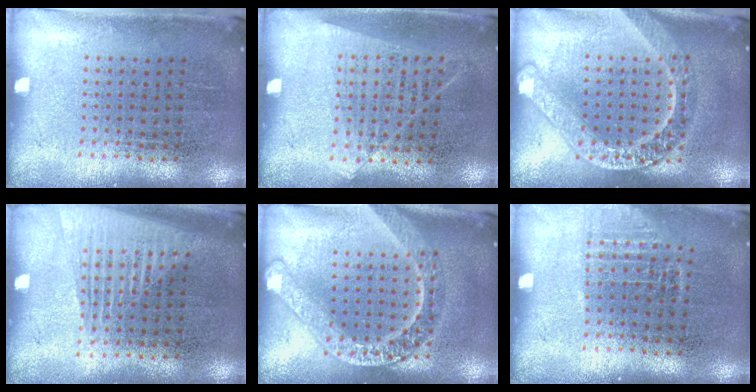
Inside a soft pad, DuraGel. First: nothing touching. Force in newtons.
{"total": 1.1, "press": 1.0, "slide": 0.6}
{"total": 3.1, "press": 3.1, "slide": 0.3}
{"total": 1.5, "press": 1.4, "slide": 0.4}
{"total": 2.6, "press": 2.6, "slide": 0.3}
{"total": 1.1, "press": 1.0, "slide": 0.5}